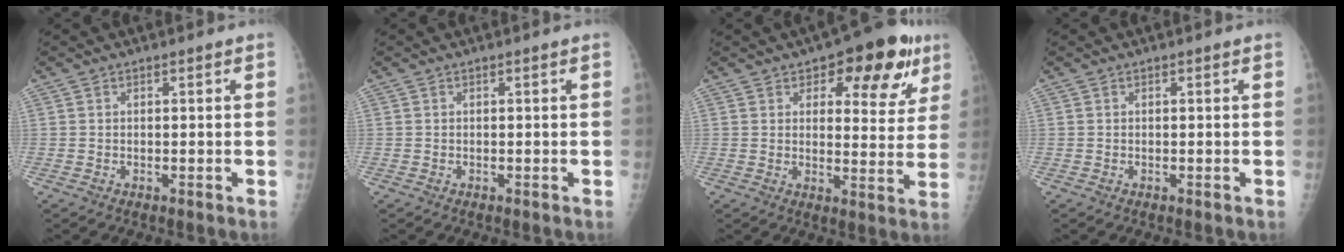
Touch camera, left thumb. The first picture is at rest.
{"total": 0.0}
{"total": 14.3, "force": [7.5, 7.0, 9.9], "torque": [-0.070, -0.021, 0.097]}
{"total": 0.0}